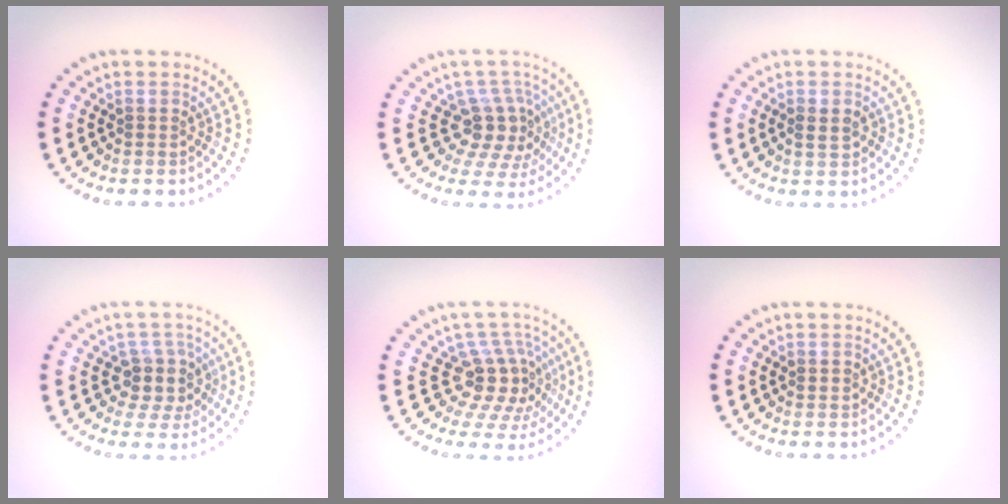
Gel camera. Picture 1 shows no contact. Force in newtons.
{"total": 4.2, "press": 3.2, "slide": 2.8}
{"total": 1.3, "press": 1.3, "slide": 0.0}
{"total": 3.3, "press": 2.7, "slide": 1.9}
{"total": 4.6, "press": 3.5, "slide": 3.0}
{"total": 0.9, "press": 0.9, "slide": 0.2}